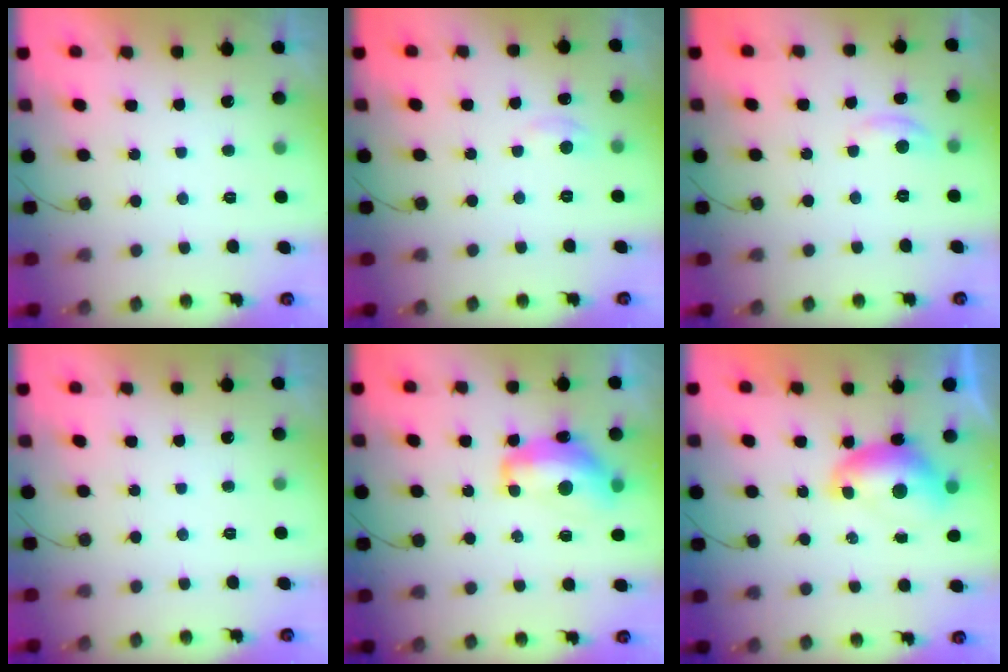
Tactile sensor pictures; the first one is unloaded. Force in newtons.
{"total": 3.2, "press": 3.2, "slide": 0.5}
{"total": 3.6, "press": 3.6, "slide": 0.3}
{"total": 0.0}
{"total": 12.6, "press": 12.6, "slide": 1.3}
{"total": 7.5, "press": 7.4, "slide": 0.8}